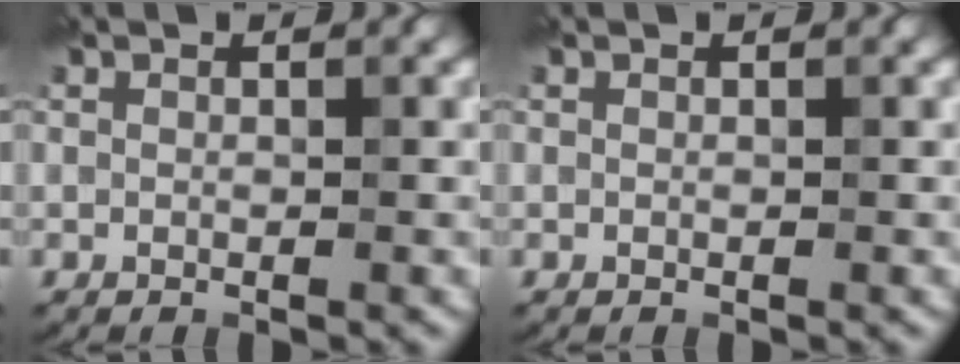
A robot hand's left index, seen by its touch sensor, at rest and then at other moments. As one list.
[{"total": 0.0}]